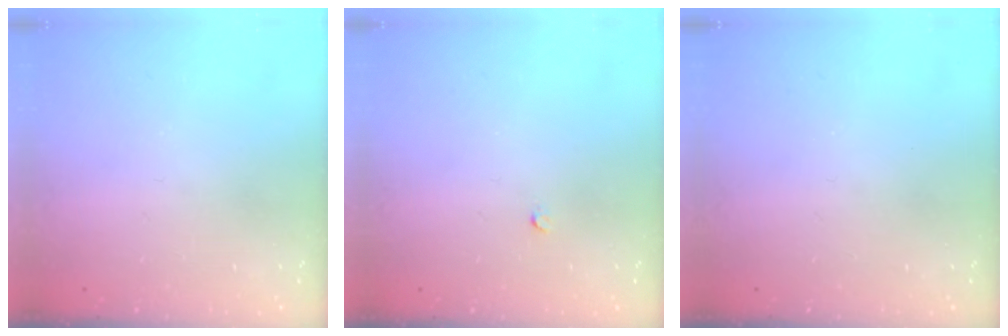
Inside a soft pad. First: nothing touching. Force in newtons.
{"total": 2.0, "press": 2.0, "slide": 0.3}
{"total": 0.0}